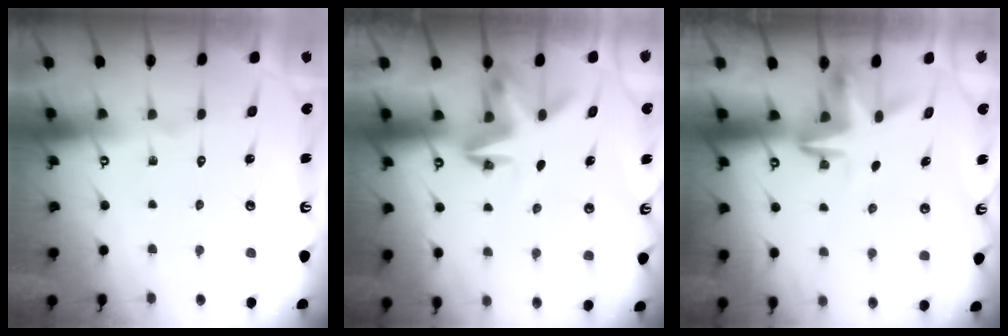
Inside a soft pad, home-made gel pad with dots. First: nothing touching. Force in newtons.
{"total": 3.9, "press": 3.9, "slide": 0.4}
{"total": 3.6, "press": 3.6, "slide": 0.2}